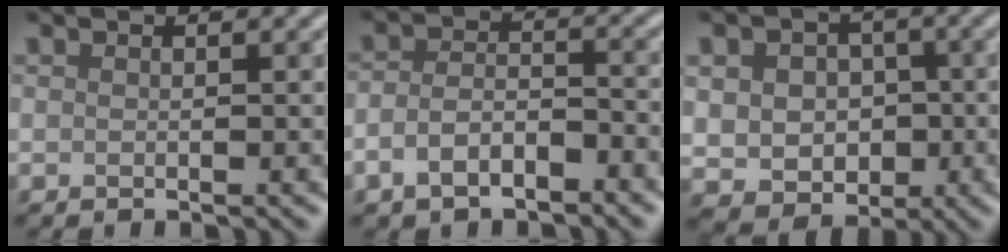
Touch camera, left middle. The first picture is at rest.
{"total": 3.6, "force": [-2.0, 1.8, 2.5], "torque": [-0.047, 0.003, -0.043]}
{"total": 7.1, "force": [-0.1, 5.9, 3.9], "torque": [-0.057, 0.007, -0.014]}